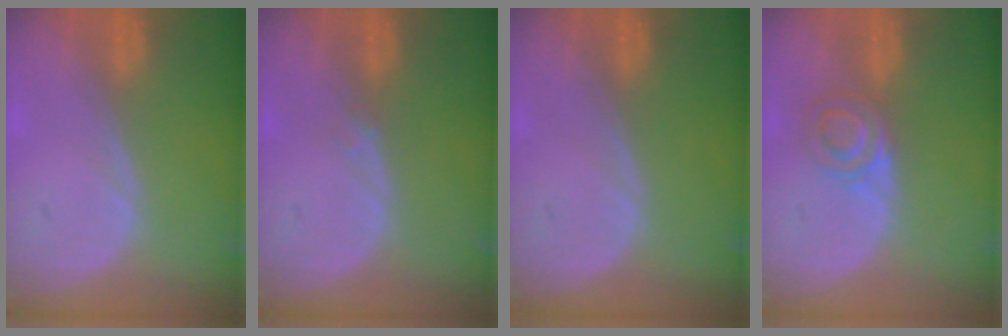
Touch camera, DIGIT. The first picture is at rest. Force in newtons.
{"total": 0.8, "press": 0.7, "slide": 0.4}
{"total": 0.0}
{"total": 4.4, "press": 4.3, "slide": 0.9}